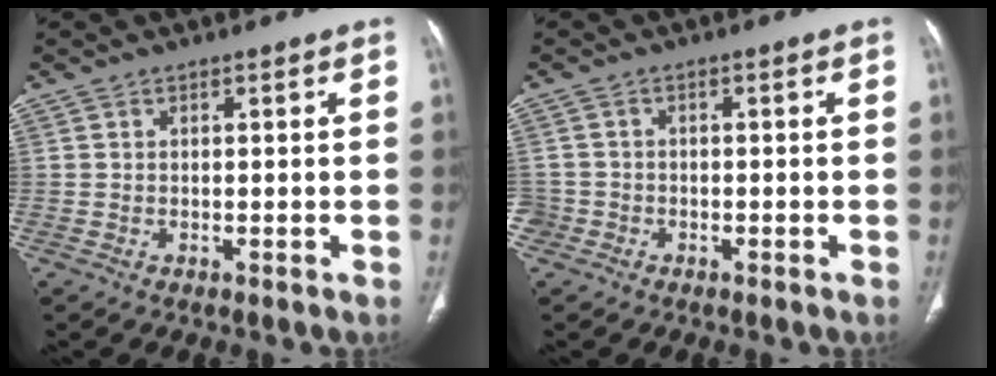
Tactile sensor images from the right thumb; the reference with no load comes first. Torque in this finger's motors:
{"motor_torque": [0.29, -0.02, 0.04, 0.34, 0.02]}